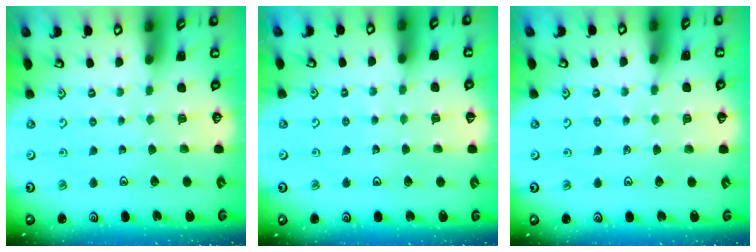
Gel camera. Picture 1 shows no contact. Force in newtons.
{"total": 2.8, "press": 2.8, "slide": 0.3}
{"total": 3.0, "press": 3.0, "slide": 0.5}